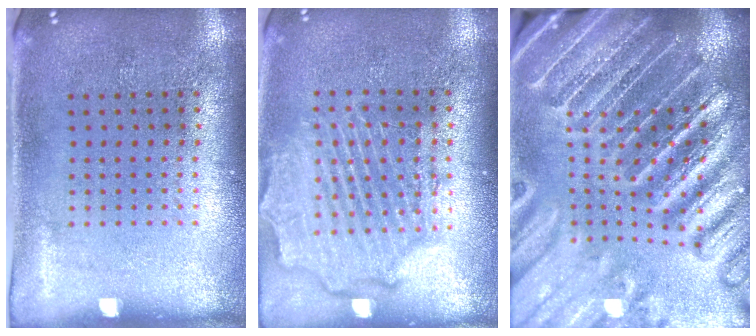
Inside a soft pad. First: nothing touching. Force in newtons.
{"total": 2.4, "press": 2.2, "slide": 0.9}
{"total": 4.6, "press": 4.2, "slide": 1.8}